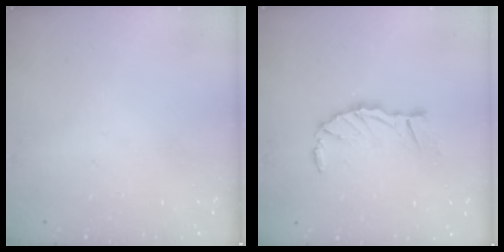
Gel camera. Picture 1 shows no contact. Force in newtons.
{"total": 8.0, "press": 8.0, "slide": 0.4}